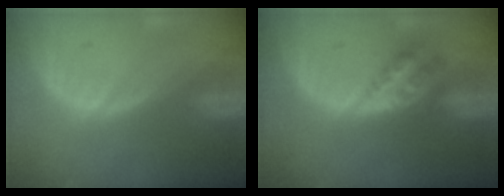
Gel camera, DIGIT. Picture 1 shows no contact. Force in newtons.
{"total": 4.5, "press": 4.0, "slide": 2.0}